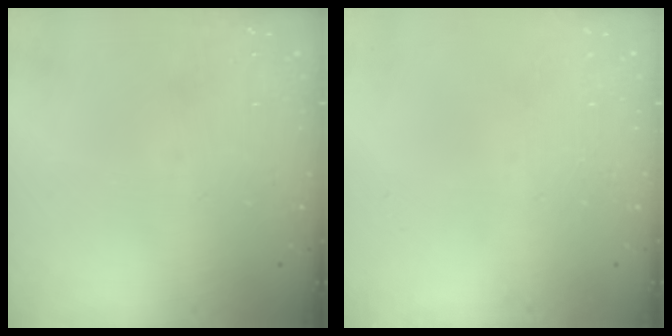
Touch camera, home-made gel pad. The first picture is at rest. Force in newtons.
{"total": 0.0}